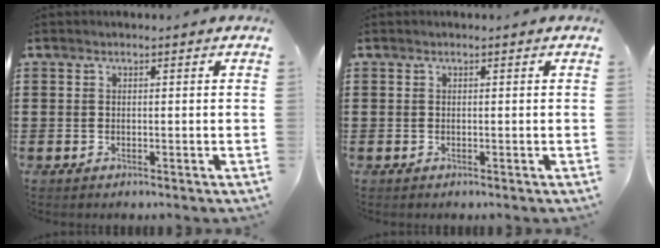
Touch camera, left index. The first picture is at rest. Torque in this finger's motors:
{"motor_torque": [-0.02, -0.02, 0.00, 0.00]}